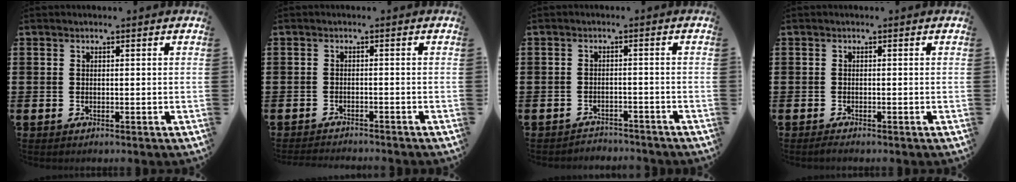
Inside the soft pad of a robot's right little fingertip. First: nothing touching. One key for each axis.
{"total": 1.2, "fx": -1.2, "fy": -0.1, "fz": -0.1, "tx": -0.001, "ty": 0.002, "tz": -0.025}
{"total": 2.0, "fx": -1.9, "fy": 0.1, "fz": -0.3, "tx": -0.002, "ty": 0.004, "tz": -0.044}
{"total": 0.6, "fx": -0.4, "fy": 0.0, "fz": 0.4, "tx": -0.007, "ty": -0.003, "tz": -0.008}